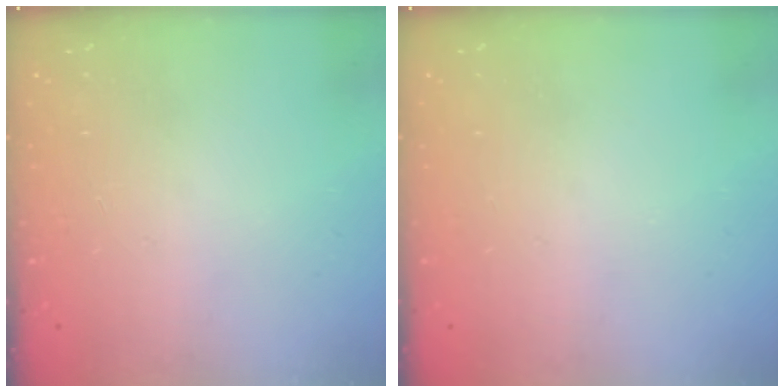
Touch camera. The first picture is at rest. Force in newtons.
{"total": 0.0}